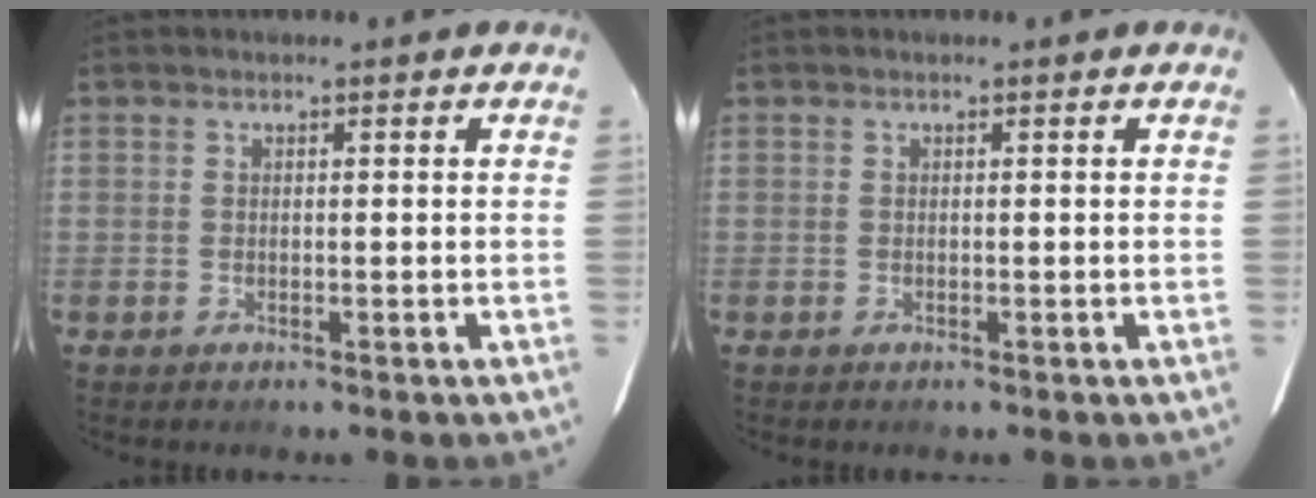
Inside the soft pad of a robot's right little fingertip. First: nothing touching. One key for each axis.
{"total": 0.0}